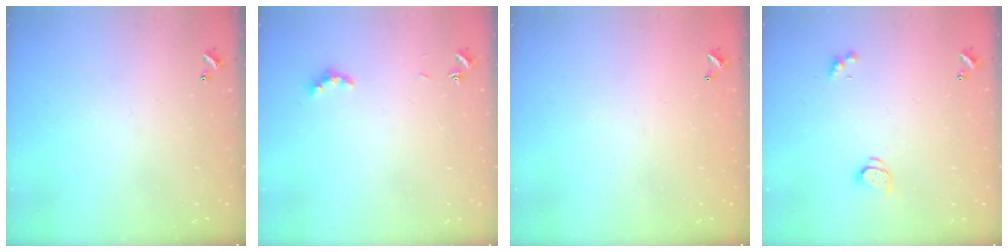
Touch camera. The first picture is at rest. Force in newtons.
{"total": 3.5, "press": 3.4, "slide": 1.0}
{"total": 2.8, "press": 2.8, "slide": 0.1}
{"total": 1.6, "press": 1.5, "slide": 0.4}